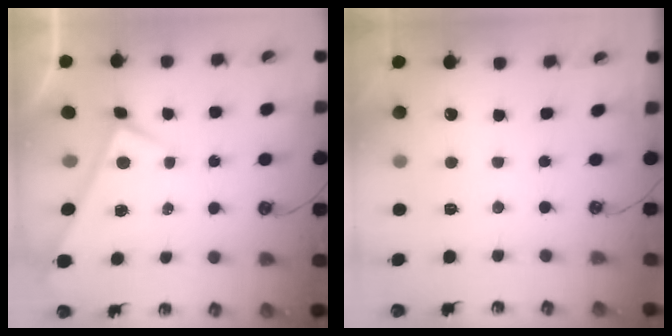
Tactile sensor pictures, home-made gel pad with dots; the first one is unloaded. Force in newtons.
{"total": 2.9, "press": 2.9, "slide": 0.3}